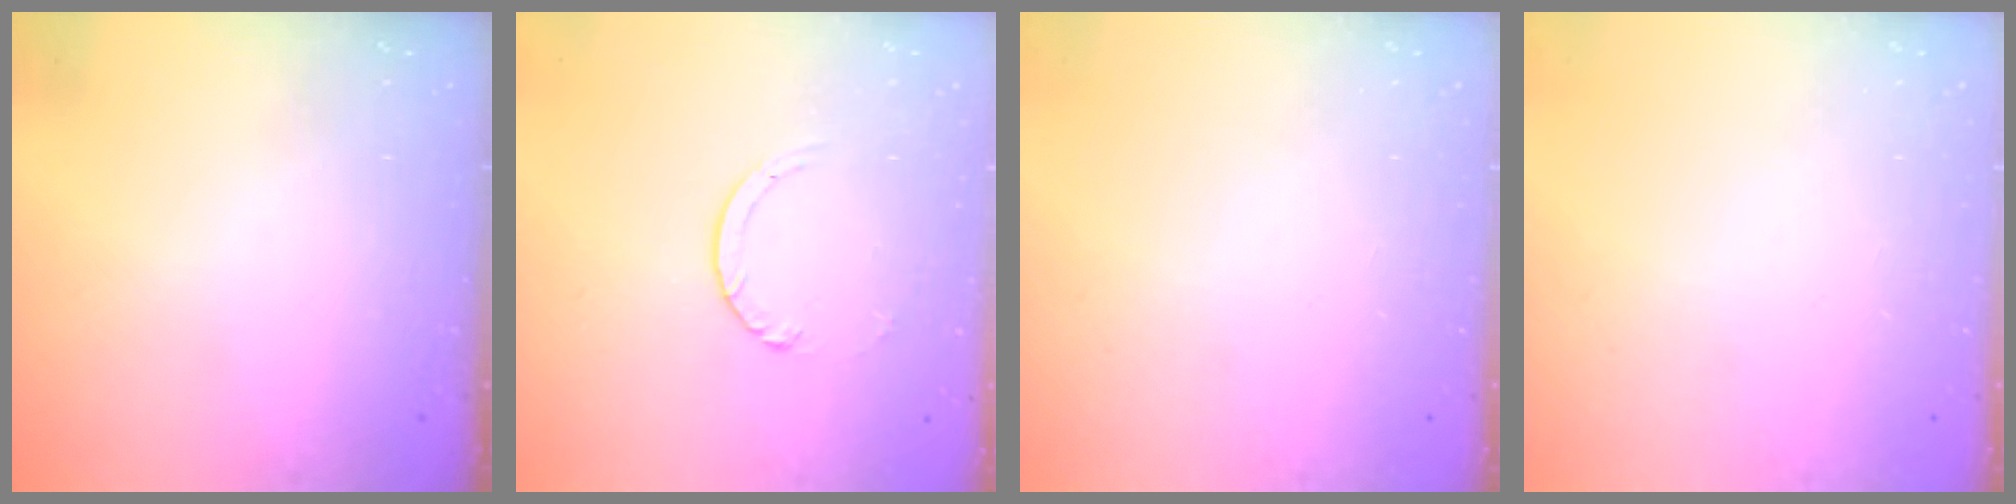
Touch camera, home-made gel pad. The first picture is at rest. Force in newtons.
{"total": 2.7, "press": 2.7, "slide": 0.3}
{"total": 0.0}
{"total": 0.0}